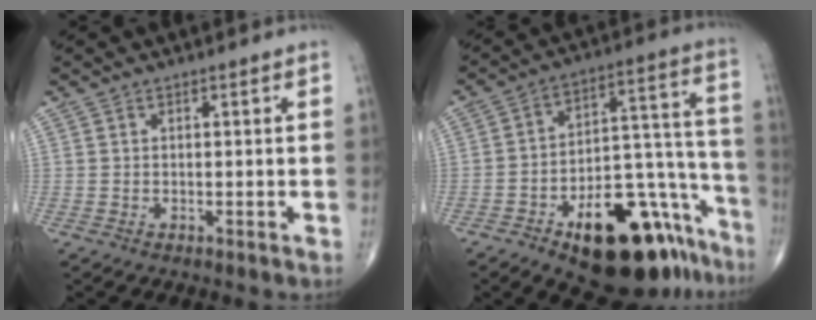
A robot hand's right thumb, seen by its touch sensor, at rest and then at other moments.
{"total": 24.8, "force": [-14.2, 11.3, 17.0], "torque": [-0.158, 0.108, -0.204]}